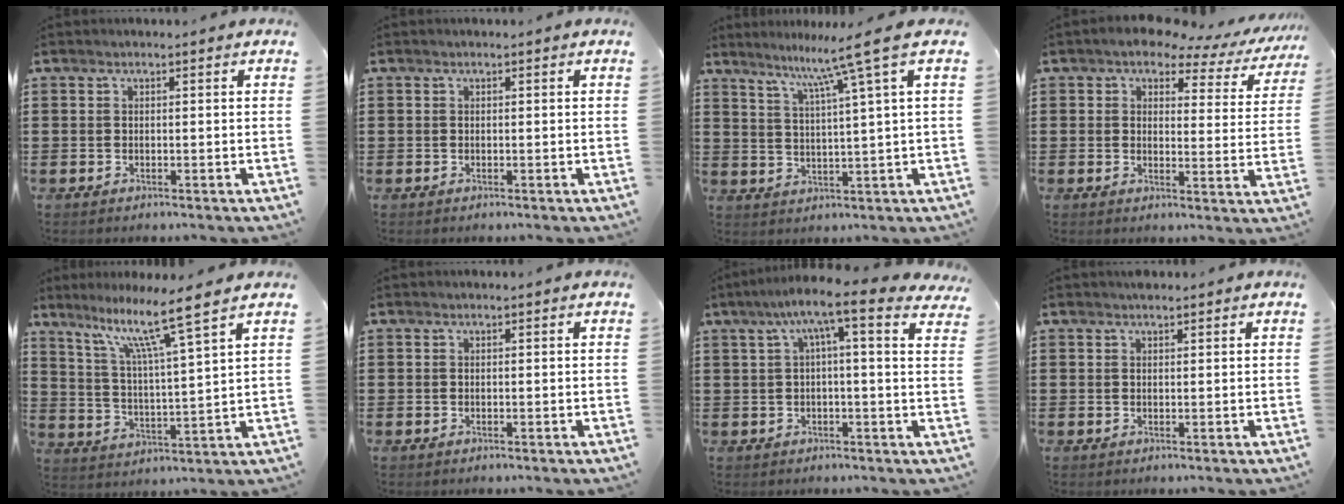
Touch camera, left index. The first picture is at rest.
{"total": 0.0}
{"total": 7.5, "force": [4.8, -1.8, 5.5], "torque": [-0.122, -0.021, 0.073]}
{"total": 4.3, "force": [3.4, 1.9, 1.7], "torque": [-0.048, -0.017, 0.053]}
{"total": 9.7, "force": [7.3, -0.5, 6.4], "torque": [-0.138, -0.041, 0.118]}
{"total": 0.0}
{"total": 7.2, "force": [3.6, 0.3, 6.2], "torque": [-0.123, -0.015, 0.054]}
{"total": 1.0, "force": [0.9, 0.3, 0.2], "torque": [-0.006, 0.001, 0.017]}